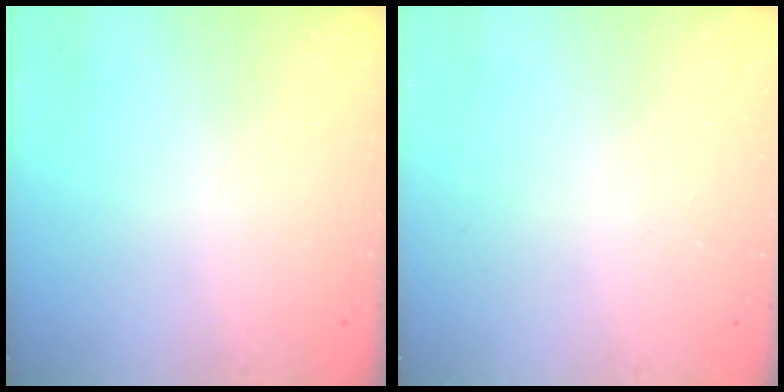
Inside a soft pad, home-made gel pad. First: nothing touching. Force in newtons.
{"total": 0.0}